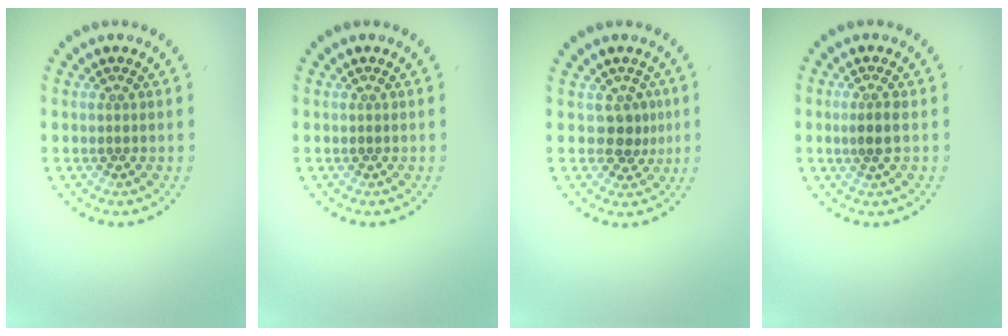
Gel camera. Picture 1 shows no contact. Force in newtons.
{"total": 0.0}
{"total": 2.2, "press": 1.6, "slide": 1.5}
{"total": 1.6, "press": 1.4, "slide": 0.7}